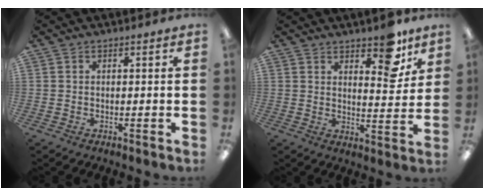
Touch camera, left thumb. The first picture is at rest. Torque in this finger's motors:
{"motor_torque": [0.11, 0.19, -0.09, -0.06, 0.01]}